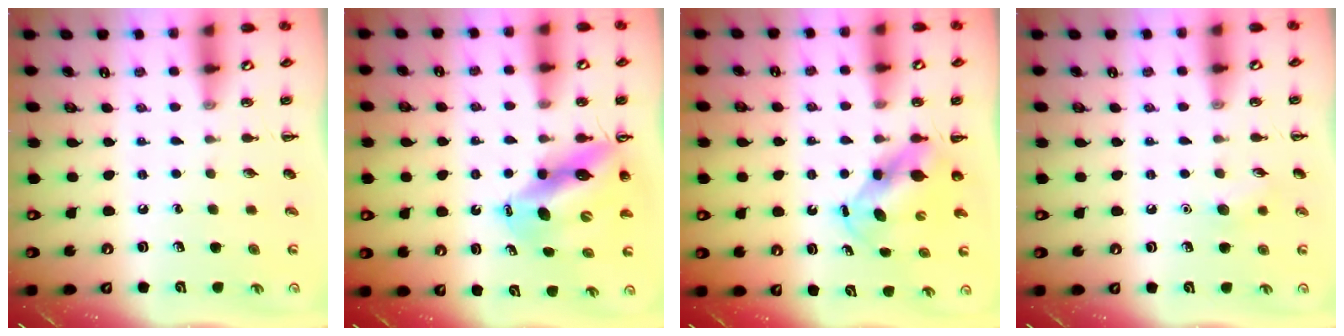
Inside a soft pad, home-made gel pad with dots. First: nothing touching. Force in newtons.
{"total": 12.8, "press": 12.3, "slide": 3.8}
{"total": 5.7, "press": 5.7, "slide": 1.0}
{"total": 7.3, "press": 7.1, "slide": 1.6}